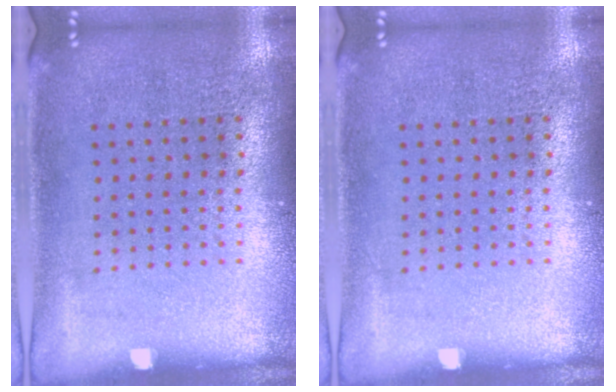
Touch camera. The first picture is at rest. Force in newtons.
{"total": 0.0}